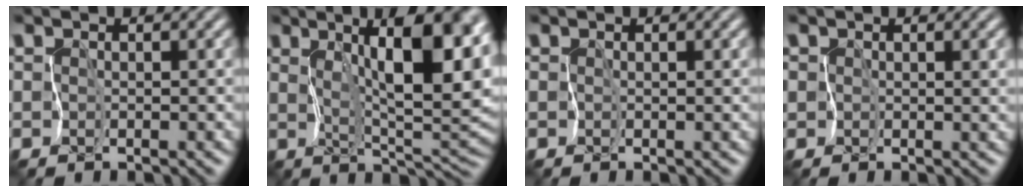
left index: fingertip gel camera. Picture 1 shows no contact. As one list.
[{"total": 12.5, "force": [4.0, 4.4, 11.0], "torque": [-0.135, 0.006, 0.054]}, {"total": 0.7, "force": [0.1, 0.1, 0.7], "torque": [-0.008, -0.002, 0.003]}, {"total": 1.9, "force": [0.6, 1.2, 1.4], "torque": [-0.020, -0.007, 0.010]}]